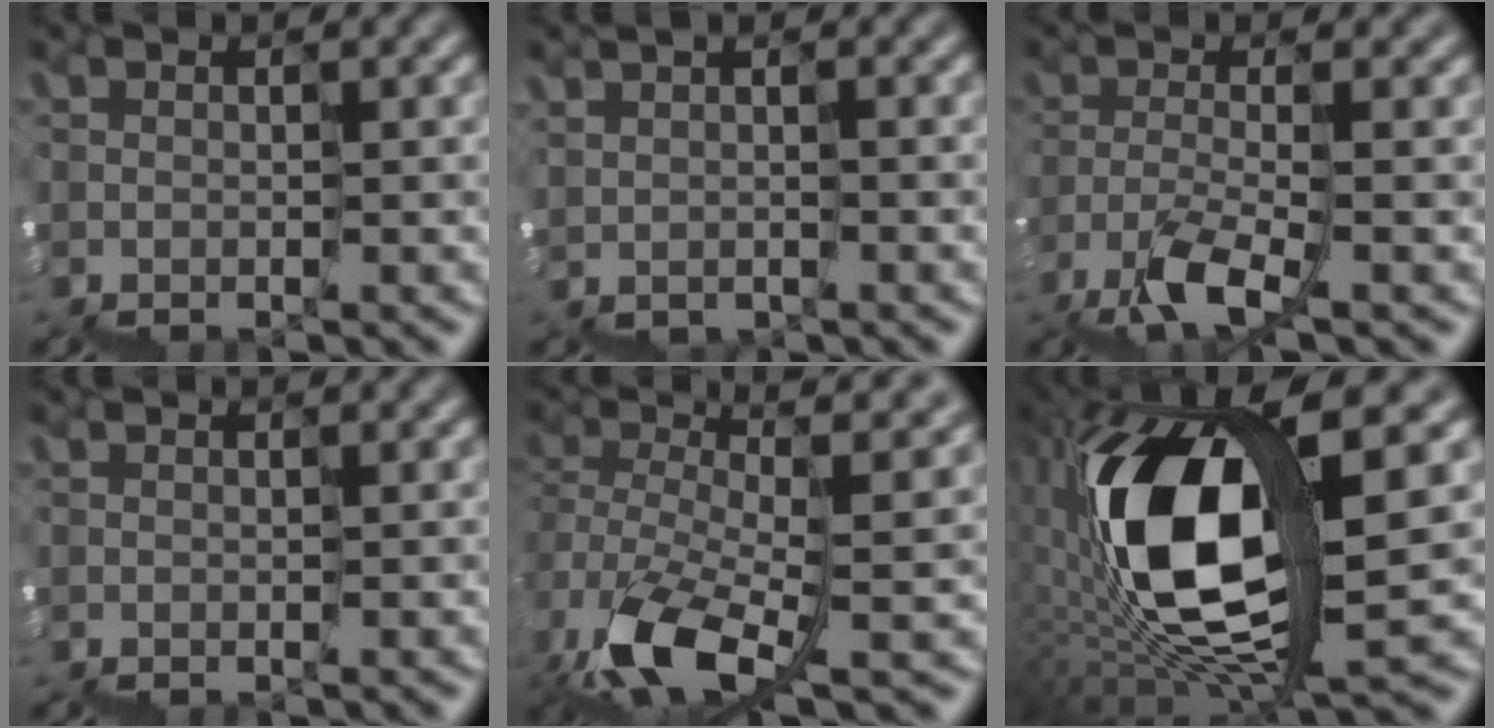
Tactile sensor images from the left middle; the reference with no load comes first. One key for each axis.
{"total": 0.6, "fx": -0.1, "fy": -0.3, "fz": 0.5, "tx": -0.011, "ty": -0.004, "tz": 0.003}
{"total": 3.4, "fx": -2.1, "fy": 0.2, "fz": 2.7, "tx": -0.067, "ty": 0.002, "tz": -0.040}
{"total": 0.0}
{"total": 9.7, "fx": 0.2, "fy": 4.2, "fz": 8.8, "tx": -0.215, "ty": -0.006, "tz": 0.030}
{"total": 12.1, "fx": 2.6, "fy": 3.9, "fz": 11.1, "tx": -0.213, "ty": 0.006, "tz": 0.051}